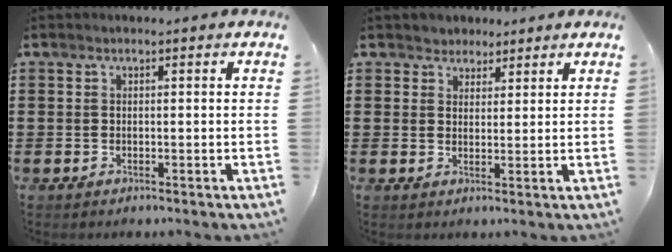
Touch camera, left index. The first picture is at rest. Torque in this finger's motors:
{"motor_torque": [1.86, 0.28, 0.10, 0.00]}